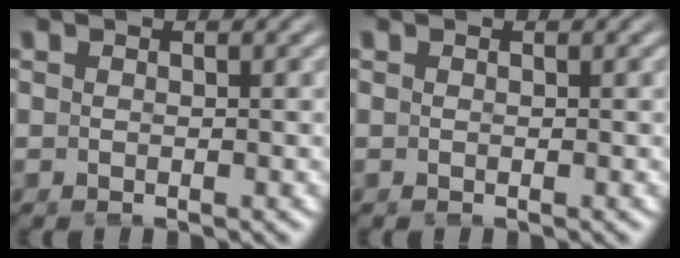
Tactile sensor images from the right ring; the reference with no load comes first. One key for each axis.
{"total": 0.0}